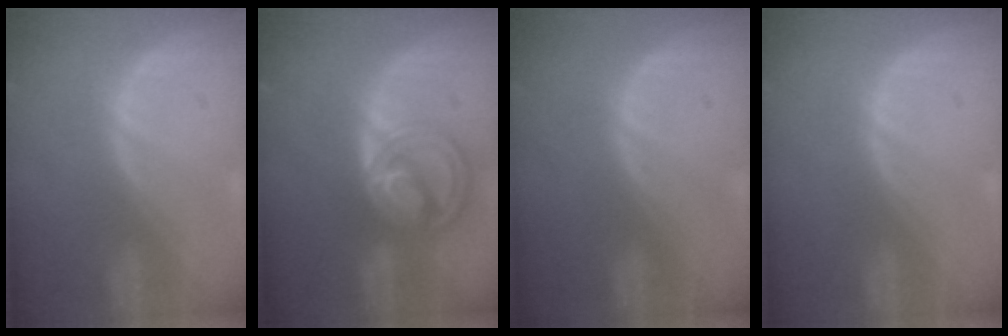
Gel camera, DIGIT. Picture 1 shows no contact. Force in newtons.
{"total": 8.5, "press": 7.3, "slide": 4.4}
{"total": 0.0}
{"total": 0.0}